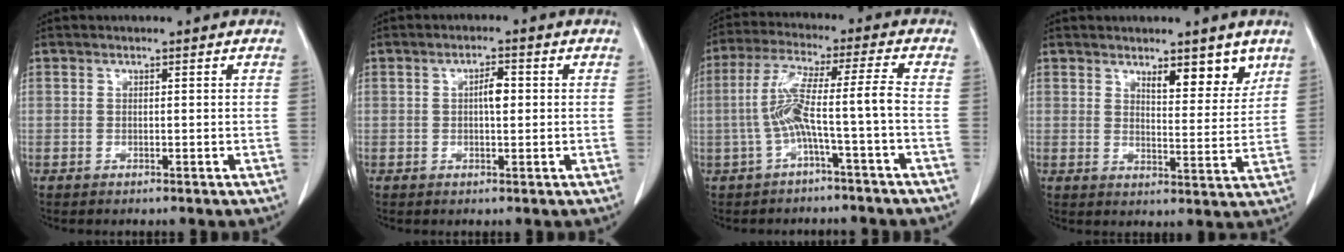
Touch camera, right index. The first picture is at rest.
{"total": 2.7, "force": [0.2, 0.9, 2.5], "torque": [-0.043, 0.004, 0.003]}
{"total": 8.1, "force": [-2.2, -0.8, 7.7], "torque": [-0.160, 0.027, -0.038]}
{"total": 5.9, "force": [4.1, 1.8, 3.8], "torque": [-0.049, -0.013, 0.058]}